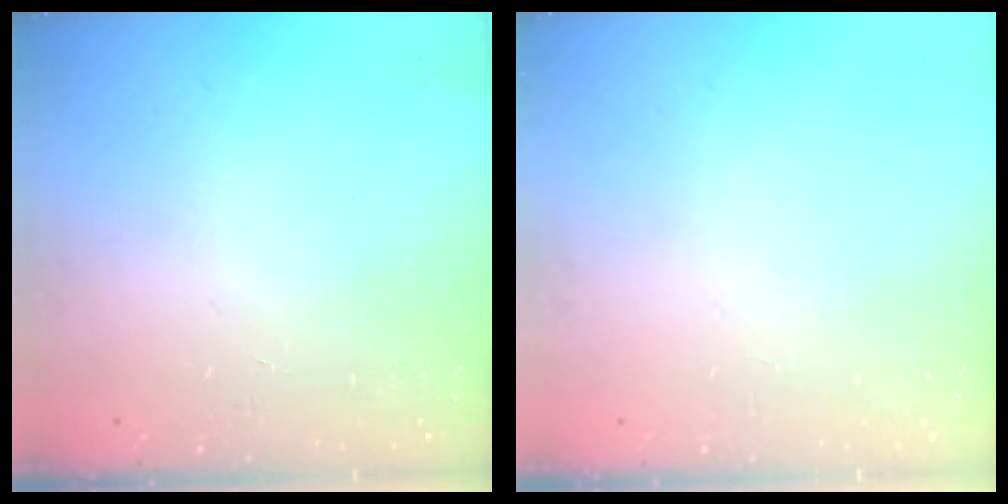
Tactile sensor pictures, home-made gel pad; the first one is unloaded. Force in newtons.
{"total": 0.0}